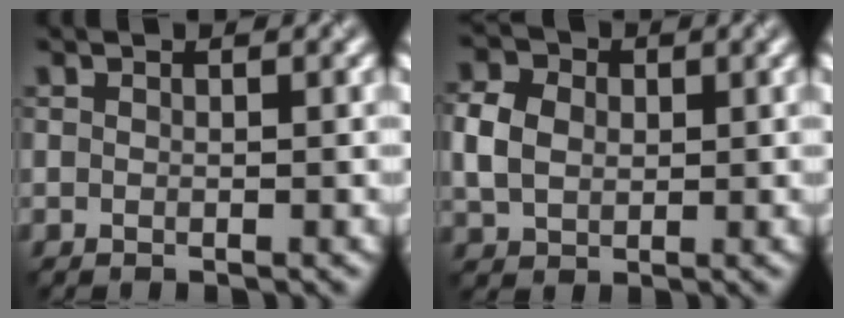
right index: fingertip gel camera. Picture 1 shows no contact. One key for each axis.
{"total": 3.8, "fx": 0.0, "fy": 3.2, "fz": 2.0, "tx": -0.053, "ty": 0.014, "tz": 0.003}